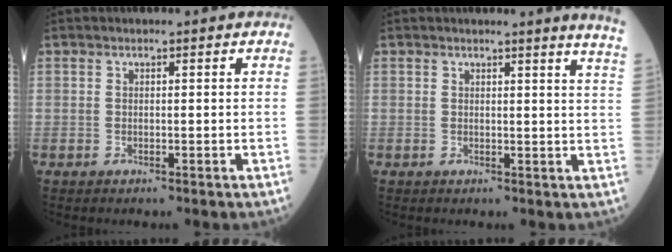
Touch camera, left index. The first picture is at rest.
{"total": 6.2, "force": [5.6, -1.3, 2.3], "torque": [-0.020, -0.044, 0.036]}